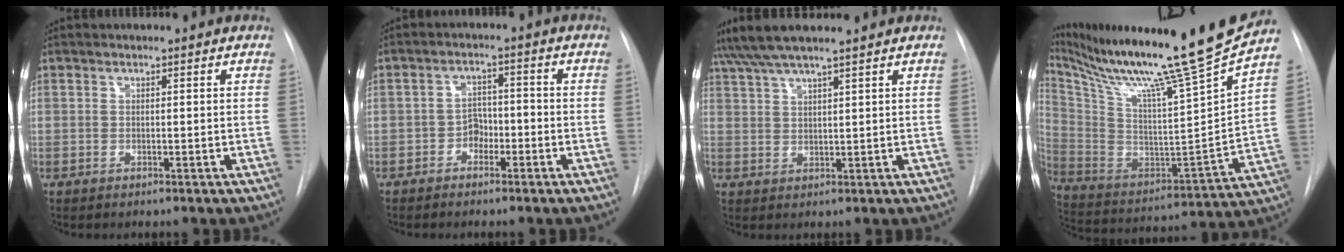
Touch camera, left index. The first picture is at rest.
{"total": 3.4, "force": [-2.1, 2.1, 1.7], "torque": [-0.022, 0.006, -0.039]}
{"total": 6.7, "force": [5.9, -0.2, 3.1], "torque": [-0.057, 0.029, 0.102]}
{"total": 26.2, "force": [21.9, -2.2, 14.3], "torque": [-0.266, -0.073, 0.346]}